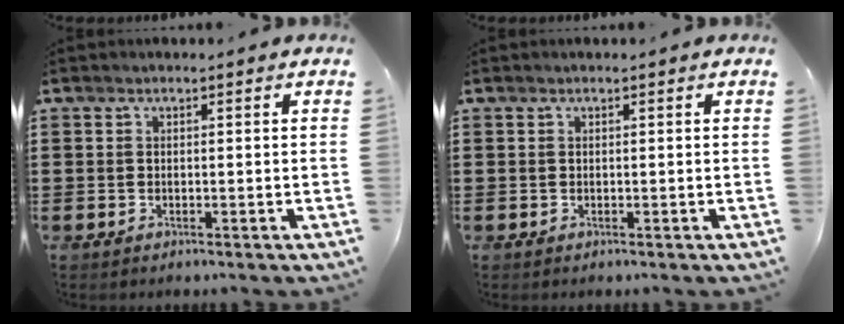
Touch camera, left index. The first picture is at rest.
{"total": 0.0}